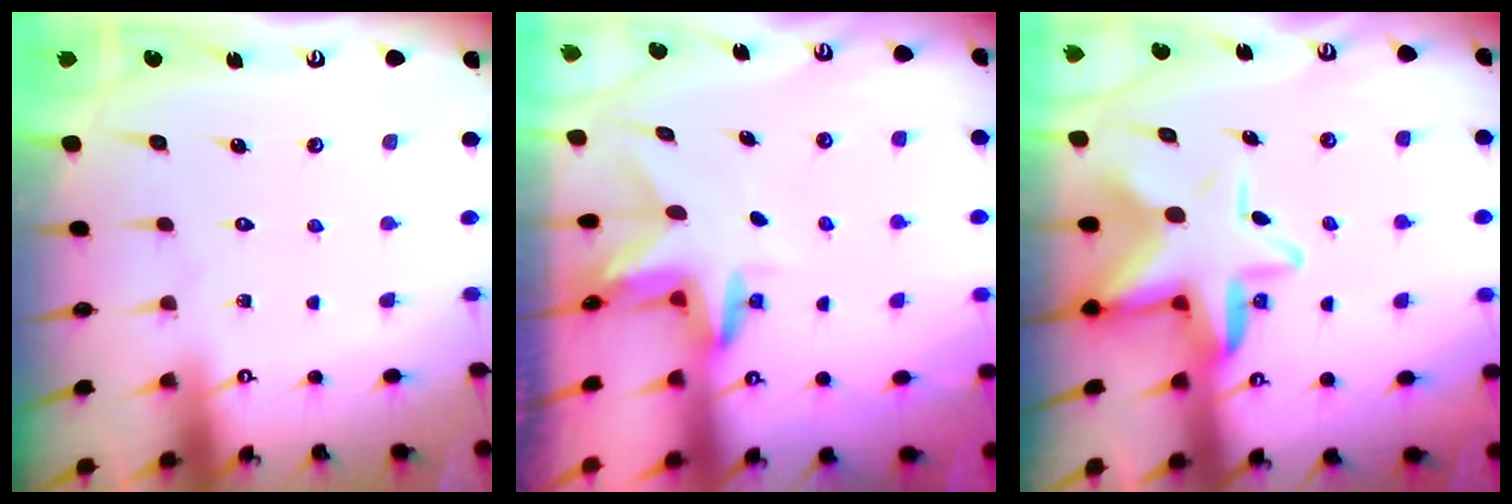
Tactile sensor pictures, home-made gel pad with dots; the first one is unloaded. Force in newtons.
{"total": 3.0, "press": 3.0, "slide": 0.2}
{"total": 10.5, "press": 10.4, "slide": 1.6}